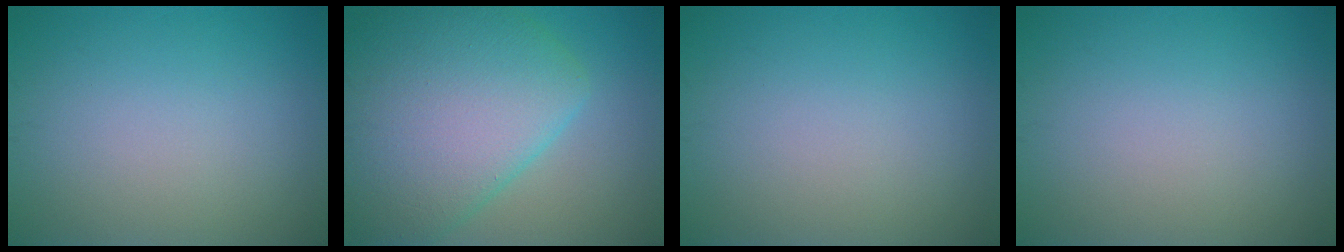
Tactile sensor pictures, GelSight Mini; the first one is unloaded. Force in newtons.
{"total": 10.9, "press": 10.9, "slide": 0.7}
{"total": 0.0}
{"total": 0.0}